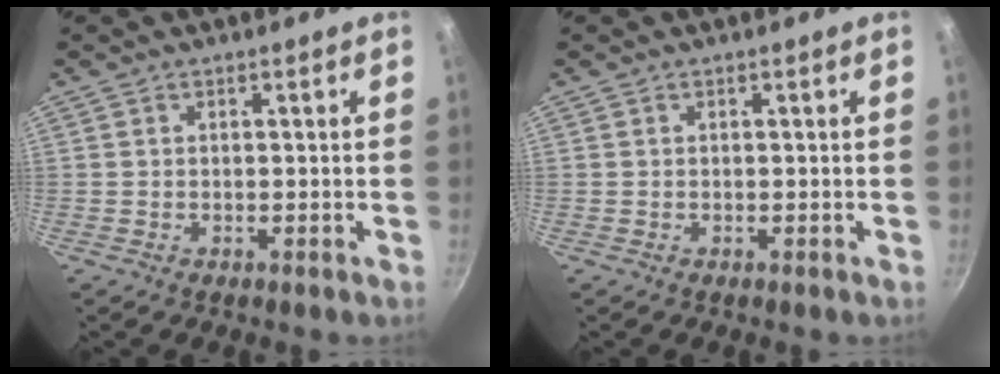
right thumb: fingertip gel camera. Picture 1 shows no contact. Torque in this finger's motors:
{"motor_torque": [-0.28, 0.11, 0.48, -0.30, -0.01]}